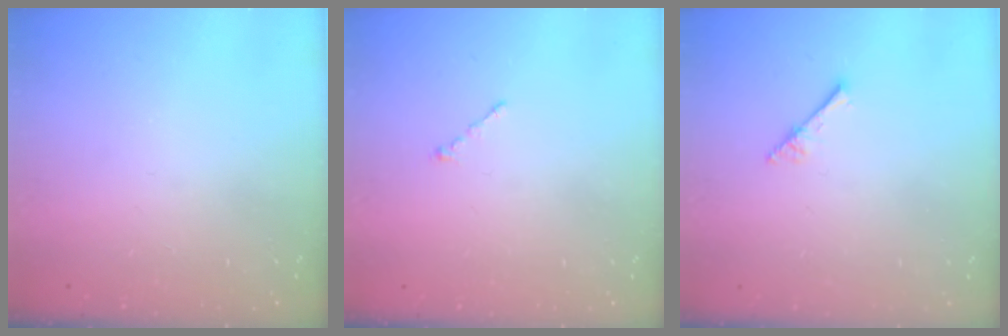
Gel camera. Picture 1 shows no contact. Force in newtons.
{"total": 0.7, "press": 0.7, "slide": 0.2}
{"total": 2.3, "press": 2.3, "slide": 0.2}